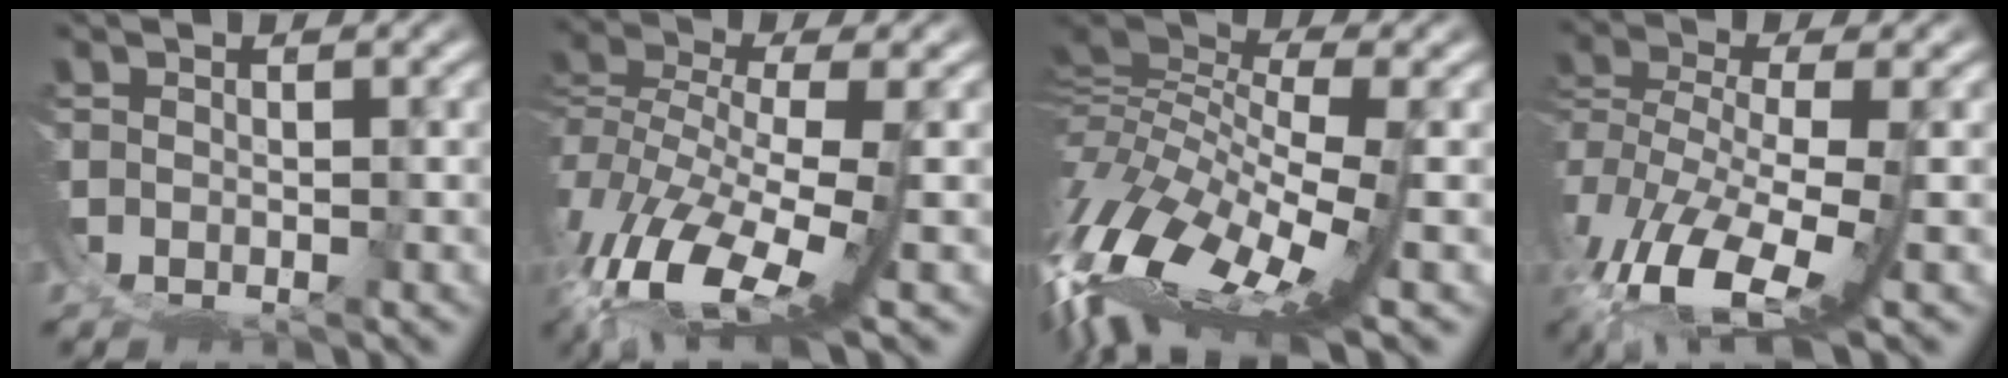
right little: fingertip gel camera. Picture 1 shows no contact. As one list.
[{"total": 7.3, "force": [-0.8, 3.3, 6.5], "torque": [-0.157, -0.029, 0.003]}, {"total": 13.7, "force": [0.7, 7.4, 11.5], "torque": [-0.234, -0.034, 0.034]}, {"total": 6.9, "force": [-1.3, 3.5, 5.8], "torque": [-0.155, -0.040, 0.003]}]